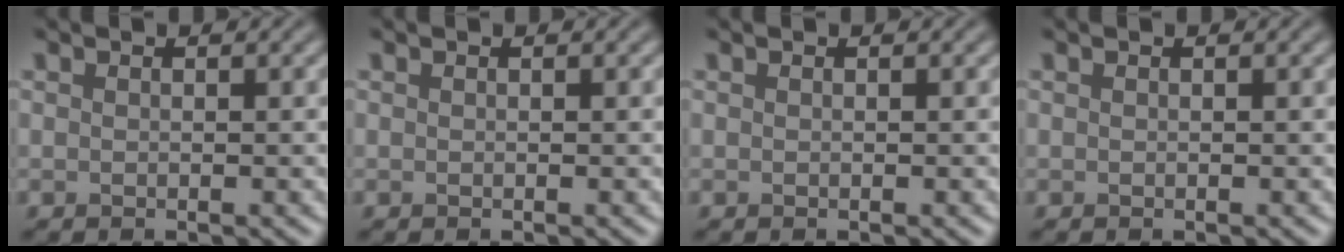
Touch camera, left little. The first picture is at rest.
{"total": 0.0}
{"total": 0.0}
{"total": 0.0}